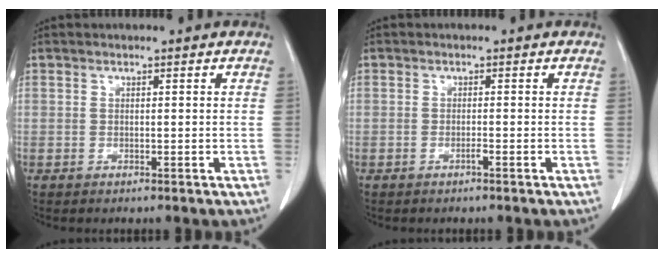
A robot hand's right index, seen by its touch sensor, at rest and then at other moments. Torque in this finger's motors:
{"motor_torque": [0.17, 0.00, 0.07, 0.03]}